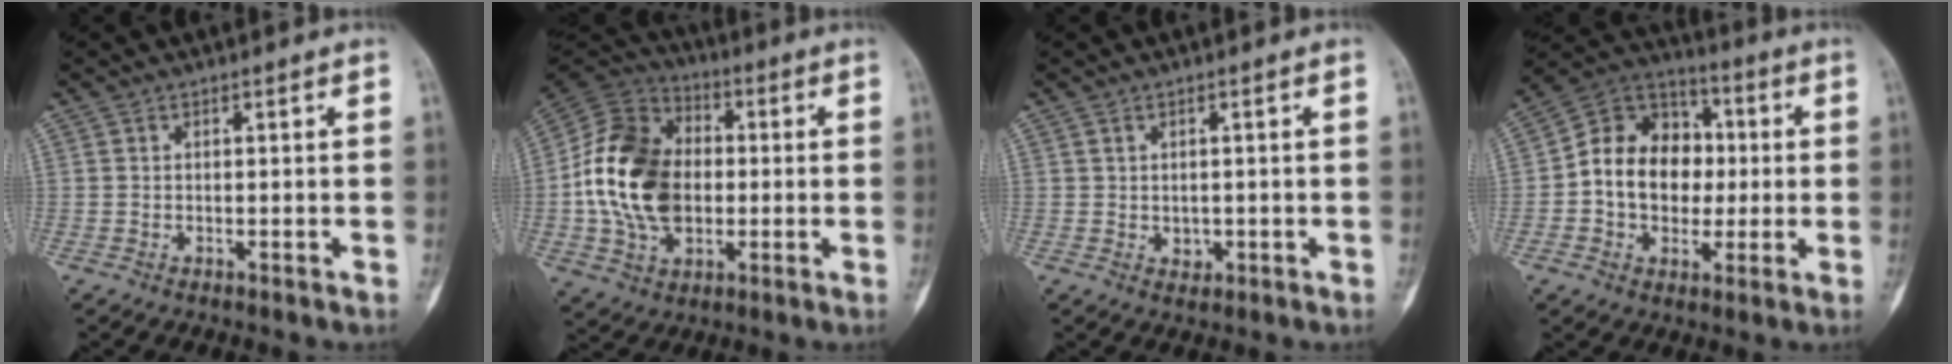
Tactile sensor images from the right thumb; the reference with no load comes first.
{"total": 19.9, "force": [-0.9, 14.1, 14.0], "torque": [-0.243, 0.015, -0.018]}
{"total": 1.5, "force": [-0.2, 1.3, 0.8], "torque": [-0.004, -0.001, 0.002]}
{"total": 15.5, "force": [-0.3, 12.1, 9.7], "torque": [-0.114, 0.031, -0.012]}